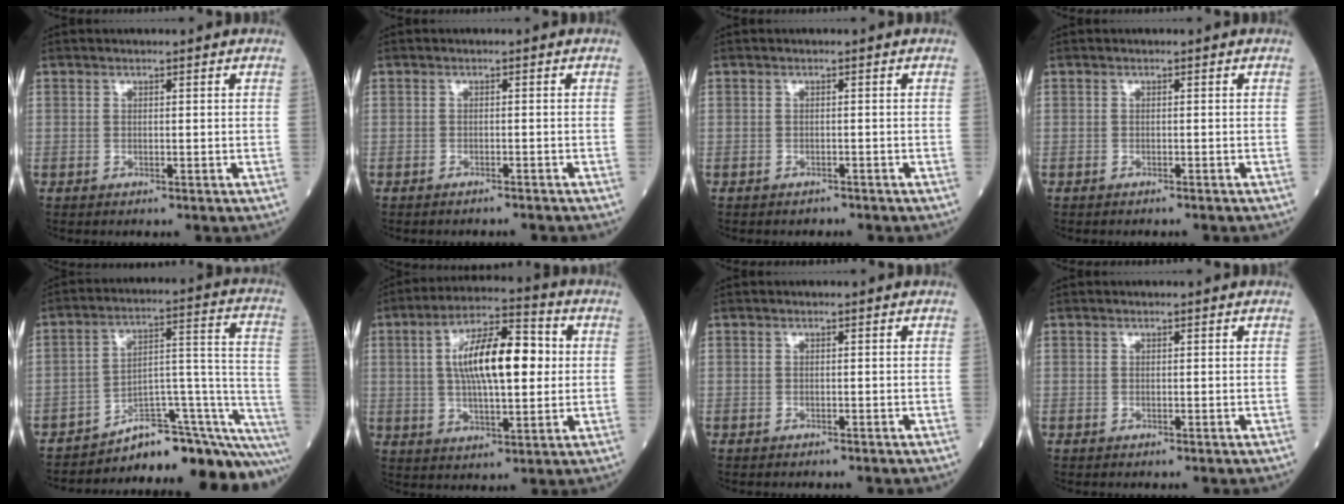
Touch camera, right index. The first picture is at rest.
{"total": 2.5, "force": [-2.4, 0.0, 0.5], "torque": [-0.009, -0.002, -0.031]}
{"total": 1.2, "force": [-1.1, 0.5, 0.0], "torque": [-0.004, 0.001, -0.018]}
{"total": 1.4, "force": [-1.4, 0.0, 0.4], "torque": [-0.009, -0.001, -0.018]}
{"total": 20.0, "force": [-19.0, 1.0, 5.9], "torque": [-0.007, 0.067, -0.264]}
{"total": 14.0, "force": [2.0, 4.3, 13.2], "torque": [-0.234, 0.026, 0.029]}
{"total": 0.9, "force": [-0.8, 0.2, 0.3], "torque": [-0.008, -0.001, -0.012]}
{"total": 0.0}